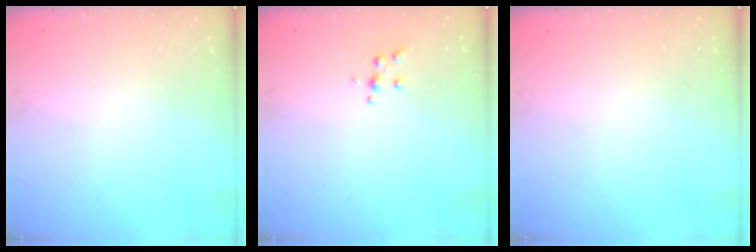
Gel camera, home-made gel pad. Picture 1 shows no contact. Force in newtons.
{"total": 4.8, "press": 4.8, "slide": 0.6}
{"total": 0.0}